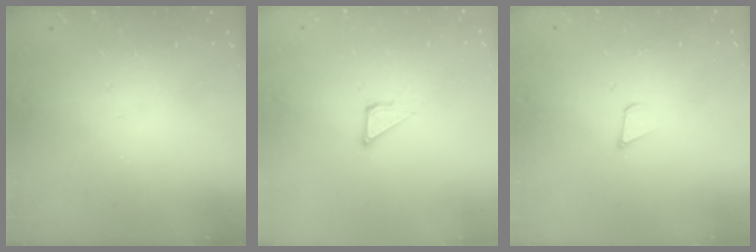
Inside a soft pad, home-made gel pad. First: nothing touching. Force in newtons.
{"total": 3.6, "press": 3.6, "slide": 0.3}
{"total": 3.4, "press": 2.2, "slide": 2.6}